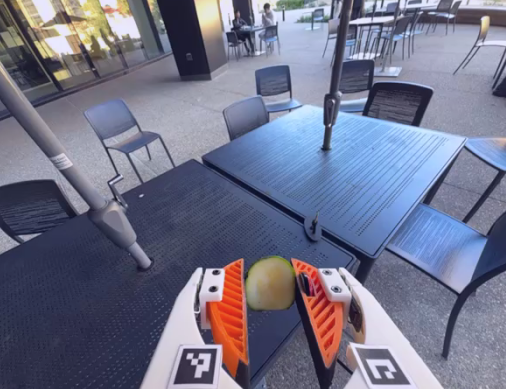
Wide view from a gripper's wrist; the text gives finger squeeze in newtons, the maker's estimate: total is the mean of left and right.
{"total": 4.3, "left": 3.9, "right": 4.7}